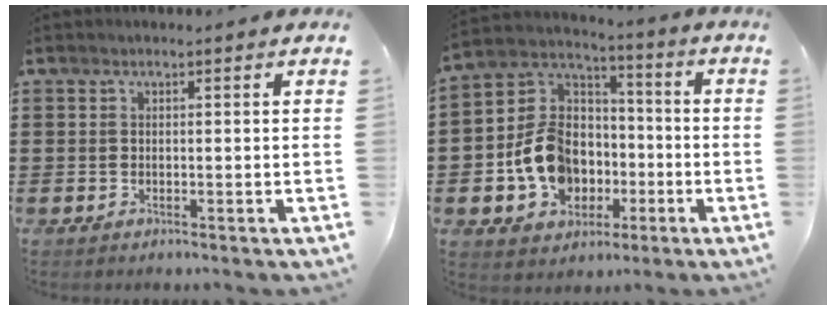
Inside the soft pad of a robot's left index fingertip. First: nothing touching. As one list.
[{"total": 11.8, "force": [-3.1, 9.7, 6.0], "torque": [-0.172, 0.017, -0.059]}]